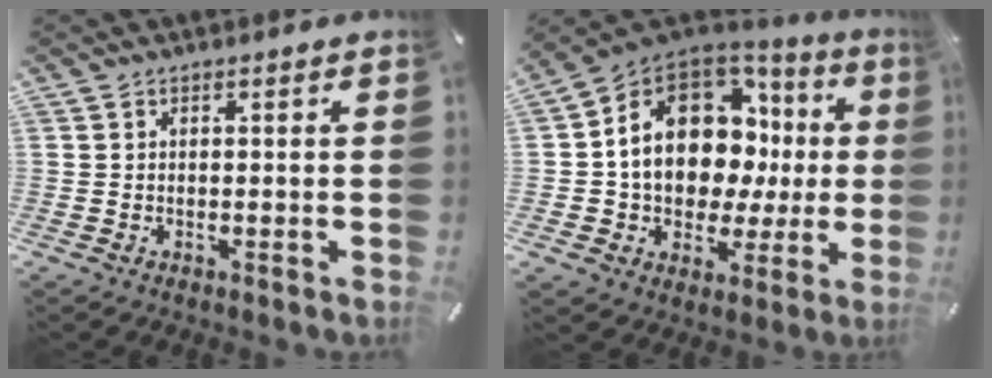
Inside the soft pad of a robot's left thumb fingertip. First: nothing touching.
{"total": 15.5, "force": [3.1, 11.6, 9.9], "torque": [-0.175, -0.026, 0.053]}